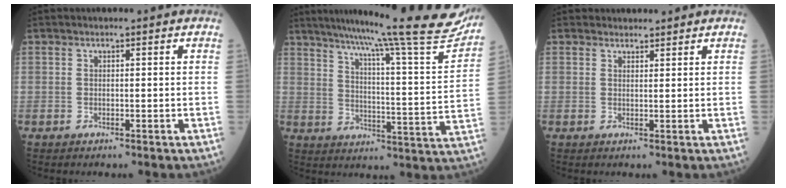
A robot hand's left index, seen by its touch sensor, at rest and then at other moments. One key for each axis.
{"total": 25.8, "fx": 22.4, "fy": -0.8, "fz": 12.8, "tx": -0.199, "ty": -0.065, "tz": 0.290}
{"total": 2.0, "fx": 1.9, "fy": 0.6, "fz": -0.1, "tx": -0.002, "ty": 0.008, "tz": 0.029}